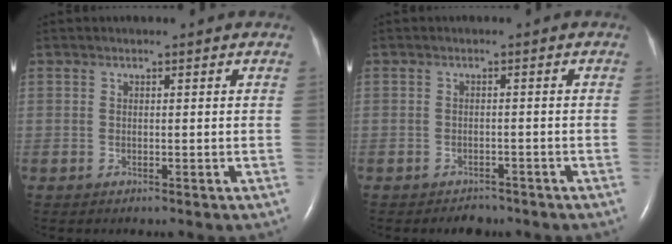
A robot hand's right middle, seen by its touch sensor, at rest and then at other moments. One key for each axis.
{"total": 2.2, "fx": -1.8, "fy": 1.0, "fz": 0.4, "tx": -0.014, "ty": 0.000, "tz": -0.024}